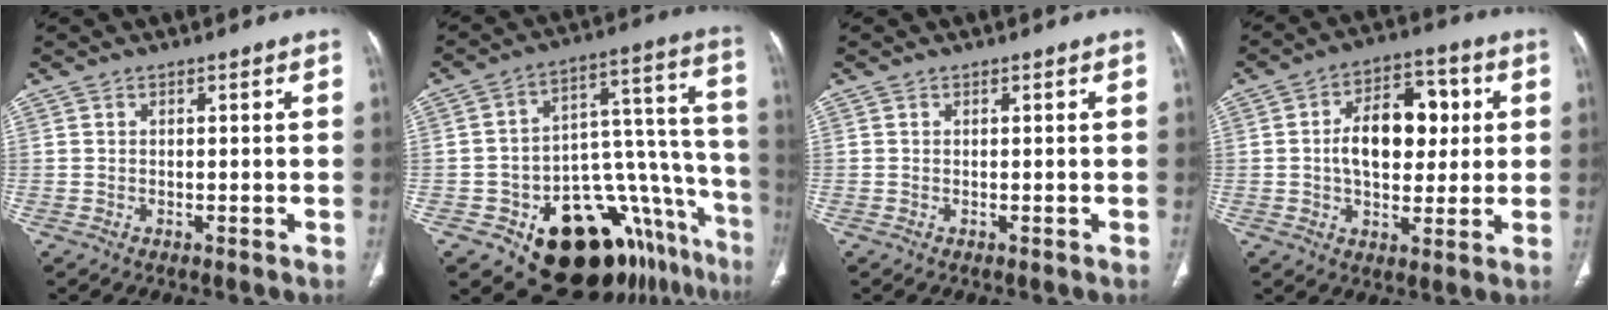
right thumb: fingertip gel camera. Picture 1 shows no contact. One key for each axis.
{"total": 24.9, "fx": -13.7, "fy": 12.7, "fz": 16.4, "tx": -0.116, "ty": 0.136, "tz": -0.180}
{"total": 0.0}
{"total": 13.7, "fx": 1.5, "fy": 8.4, "fz": 10.7, "tx": -0.130, "ty": 0.017, "tz": 0.020}